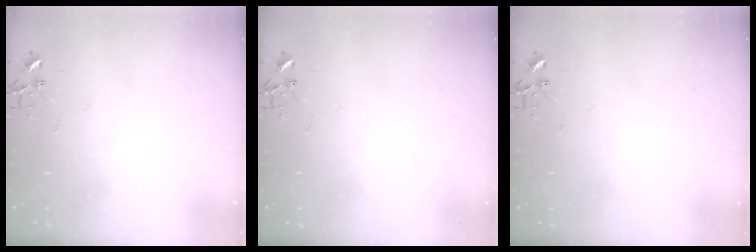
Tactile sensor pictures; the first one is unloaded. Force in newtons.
{"total": 0.0}
{"total": 0.0}